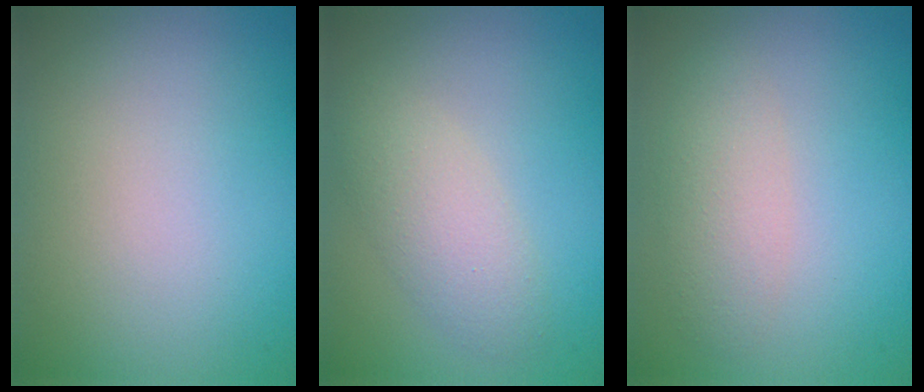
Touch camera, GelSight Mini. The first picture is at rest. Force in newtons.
{"total": 2.9, "press": 2.9, "slide": 0.0}
{"total": 2.4, "press": 2.4, "slide": 0.2}